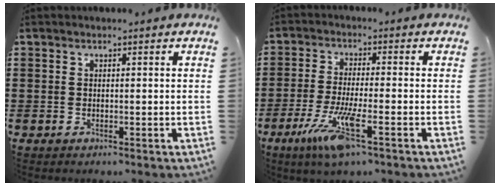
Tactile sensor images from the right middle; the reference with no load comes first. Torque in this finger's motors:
{"motor_torque": [1.31, -0.83, 0.29, 0.21]}